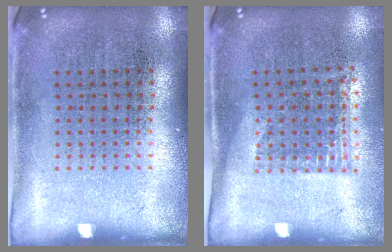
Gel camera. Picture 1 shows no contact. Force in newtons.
{"total": 1.2, "press": 0.9, "slide": 0.8}